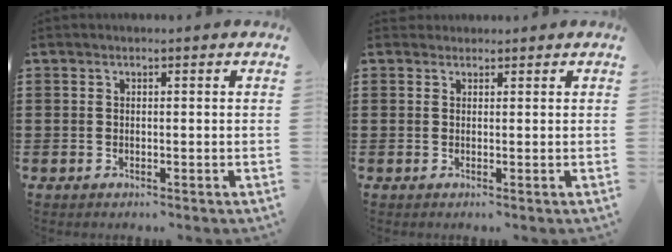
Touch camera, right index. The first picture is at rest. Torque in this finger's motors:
{"motor_torque": [0.01, 0.05, 0.00, 0.01]}